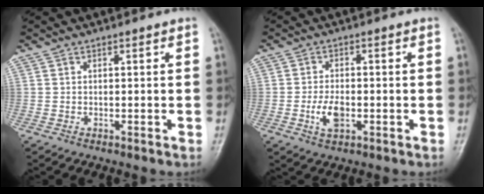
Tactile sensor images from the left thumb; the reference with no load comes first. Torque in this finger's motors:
{"motor_torque": [-0.39, 0.64, 0.15, 0.02, 0.02]}